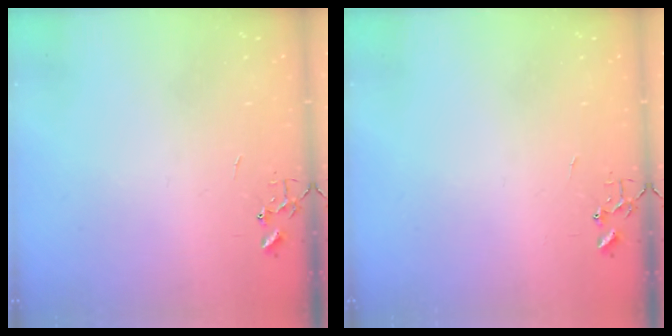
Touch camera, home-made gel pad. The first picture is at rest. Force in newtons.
{"total": 0.0}